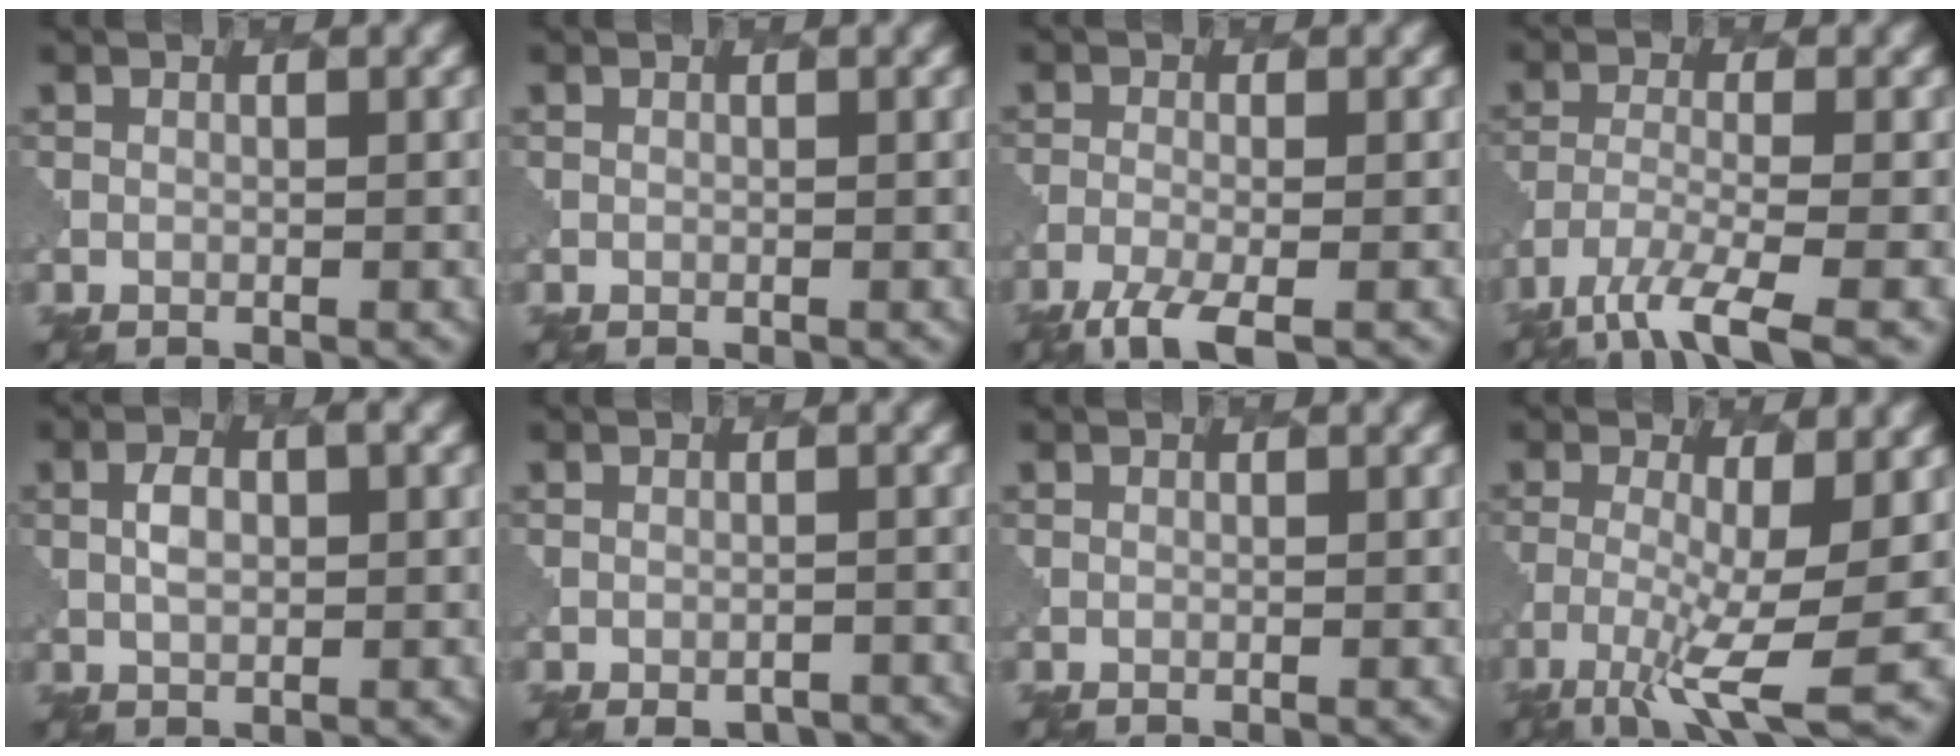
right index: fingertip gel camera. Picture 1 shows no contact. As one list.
[{"total": 0.0}, {"total": 3.7, "force": [-2.6, 0.9, 2.5], "torque": [-0.047, -0.010, -0.056]}, {"total": 6.2, "force": [-4.4, 1.4, 4.1], "torque": [-0.080, -0.015, -0.083]}, {"total": 2.0, "force": [0.5, 1.0, 1.7], "torque": [-0.035, 0.000, 0.010]}, {"total": 2.2, "force": [-1.8, 0.7, 0.9], "torque": [-0.015, -0.004, -0.023]}, {"total": 0.0}, {"total": 6.2, "force": [-2.5, 1.2, 5.6], "torque": [-0.106, -0.009, -0.050]}]